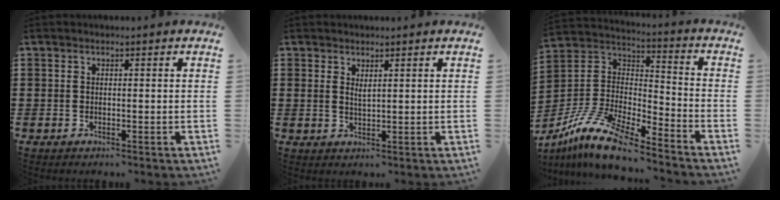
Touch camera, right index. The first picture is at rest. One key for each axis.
{"total": 1.5, "fx": 1.1, "fy": 0.4, "fz": 0.9, "tx": -0.018, "ty": 0.002, "tz": 0.020}
{"total": 12.9, "fx": -10.4, "fy": 2.9, "fz": 6.9, "tx": -0.157, "ty": 0.026, "tz": -0.207}